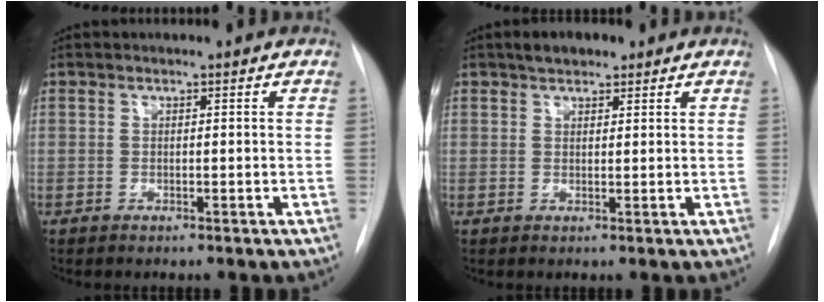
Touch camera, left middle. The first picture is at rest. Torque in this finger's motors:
{"motor_torque": [0.19, -0.17, 0.00, 0.01]}